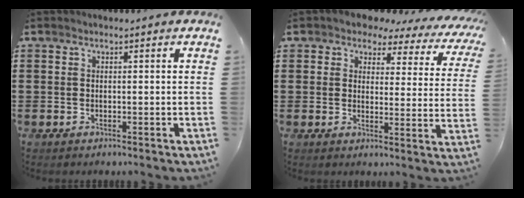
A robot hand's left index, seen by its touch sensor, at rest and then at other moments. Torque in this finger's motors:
{"motor_torque": [2.14, 0.00, 1.06, 0.05]}